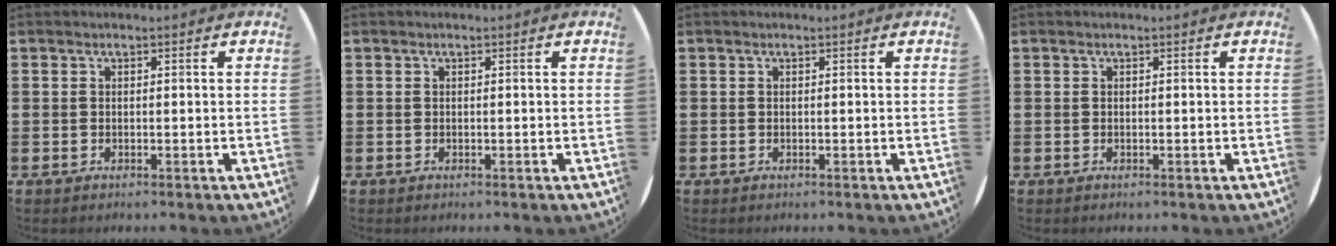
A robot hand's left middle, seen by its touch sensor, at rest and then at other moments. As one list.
[{"total": 0.0}, {"total": 0.0}, {"total": 0.0}]